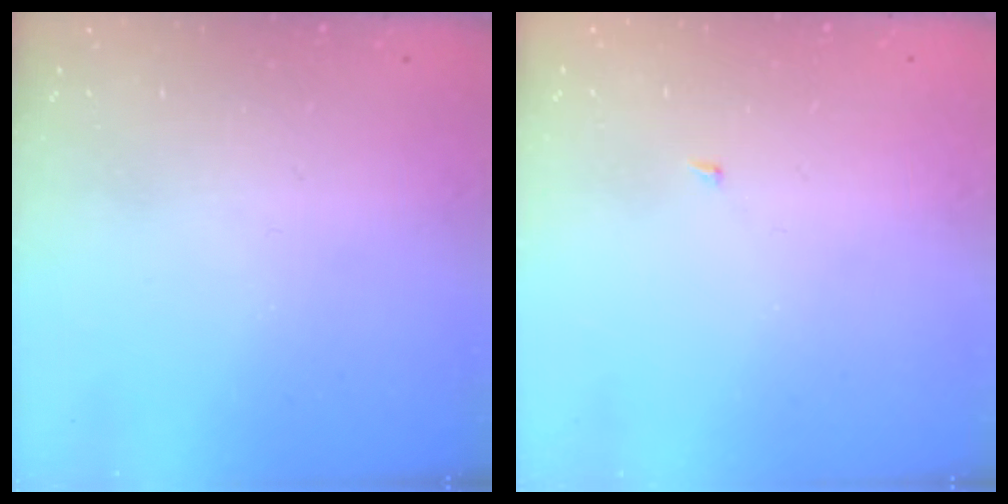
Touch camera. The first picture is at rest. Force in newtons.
{"total": 1.4, "press": 1.3, "slide": 0.1}